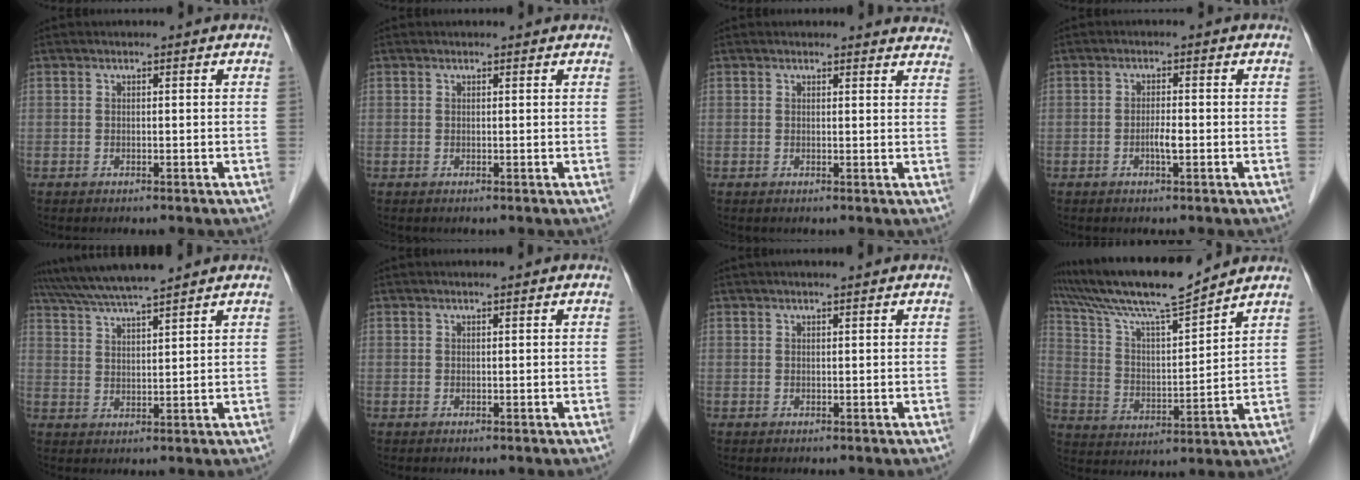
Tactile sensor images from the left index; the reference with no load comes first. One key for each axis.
{"total": 1.7, "fx": 1.5, "fy": 0.4, "fz": 0.5, "tx": -0.012, "ty": 0.017, "tz": 0.017}
{"total": 9.3, "fx": 9.0, "fy": 1.9, "fz": 1.3, "tx": 0.019, "ty": -0.004, "tz": 0.068}
{"total": 1.9, "fx": -0.7, "fy": 0.2, "fz": 1.8, "tx": -0.035, "ty": 0.000, "tz": -0.013}
{"total": 9.3, "fx": 8.3, "fy": -0.6, "fz": 4.2, "tx": -0.077, "ty": 0.027, "tz": 0.141}
{"total": 0.9, "fx": 0.7, "fy": 0.0, "fz": 0.5, "tx": -0.010, "ty": 0.007, "tz": 0.014}
{"total": 2.9, "fx": 2.4, "fy": 0.0, "fz": 1.7, "tx": -0.019, "ty": 0.021, "tz": 0.035}
{"total": 14.4, "fx": 12.9, "fy": -0.3, "fz": 6.5, "tx": -0.130, "ty": 0.008, "tz": 0.232}